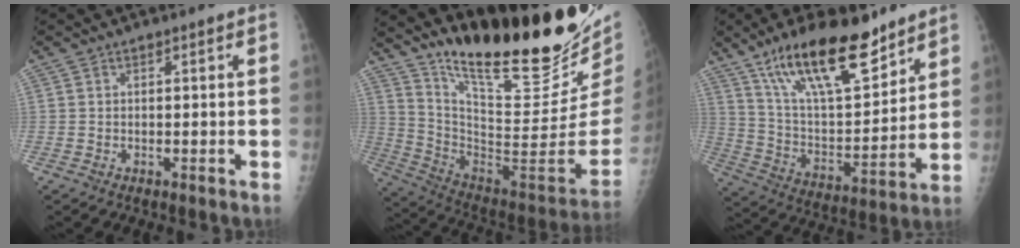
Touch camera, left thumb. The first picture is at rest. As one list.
[{"total": 30.1, "force": [22.5, 6.3, 19.0], "torque": [-0.270, -0.142, 0.349]}, {"total": 21.8, "force": [14.8, 7.6, 14.1], "torque": [-0.208, -0.066, 0.264]}]